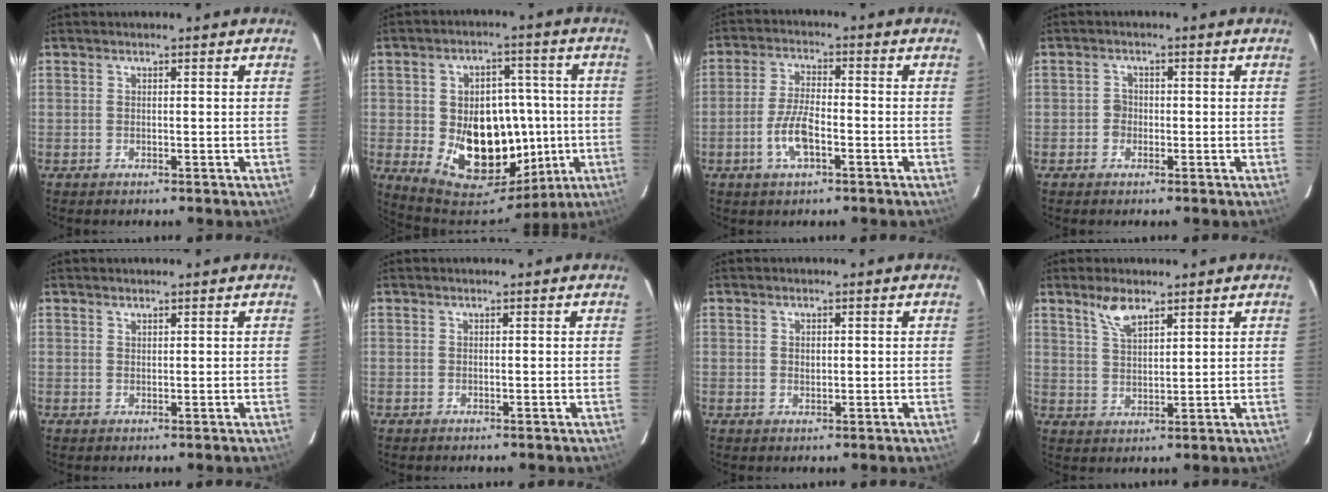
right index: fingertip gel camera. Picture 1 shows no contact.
{"total": 19.7, "force": [-2.4, 14.6, 13.0], "torque": [-0.245, 0.013, -0.007]}
{"total": 6.8, "force": [-2.7, 2.3, 5.8], "torque": [-0.124, 0.002, -0.053]}
{"total": 2.0, "force": [-0.8, 1.8, 0.4], "torque": [-0.006, 0.004, -0.015]}
{"total": 0.6, "force": [0.5, 0.2, 0.1], "torque": [-0.001, 0.001, 0.011]}
{"total": 0.0}
{"total": 1.4, "force": [0.2, 1.1, 0.9], "torque": [-0.015, 0.002, 0.004]}
{"total": 5.1, "force": [3.6, 1.8, 3.1], "torque": [-0.058, 0.001, 0.072]}